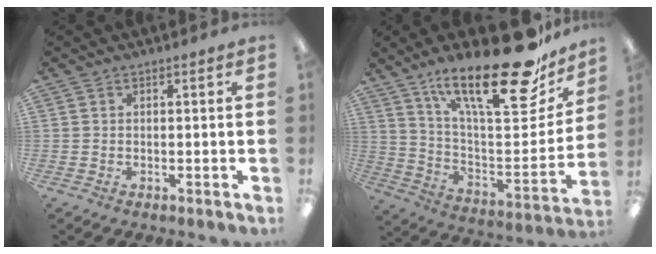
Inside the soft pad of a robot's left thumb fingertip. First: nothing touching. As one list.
[{"total": 27.5, "force": [19.1, 8.0, 18.1], "torque": [-0.265, -0.127, 0.313]}]